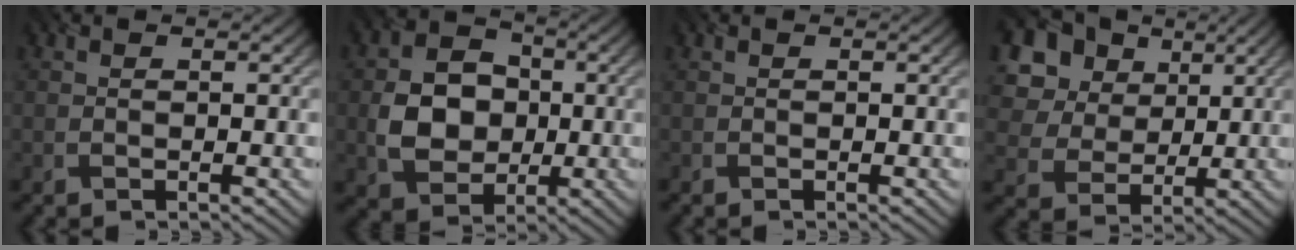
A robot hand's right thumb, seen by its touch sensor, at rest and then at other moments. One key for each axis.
{"total": 8.3, "fx": -0.5, "fy": 6.7, "fz": 4.8, "tx": -0.101, "ty": 0.001, "tz": -0.017}
{"total": 0.0}
{"total": 14.9, "fx": 6.9, "fy": 11.4, "fz": 6.7, "tx": -0.216, "ty": 0.026, "tz": 0.162}